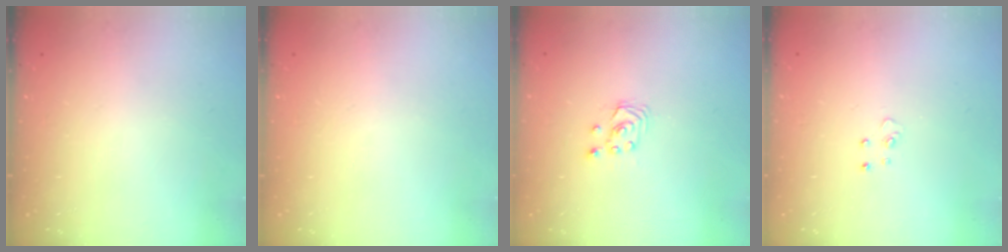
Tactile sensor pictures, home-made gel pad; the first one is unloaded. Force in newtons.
{"total": 0.0}
{"total": 2.6, "press": 2.6, "slide": 0.3}
{"total": 3.4, "press": 3.4, "slide": 0.3}